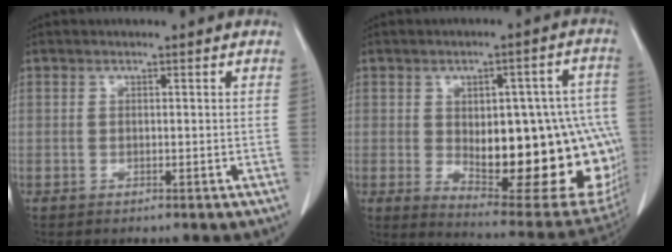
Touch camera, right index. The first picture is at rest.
{"total": 25.1, "force": [-3.0, 9.3, 23.1], "torque": [-0.235, 0.016, -0.009]}